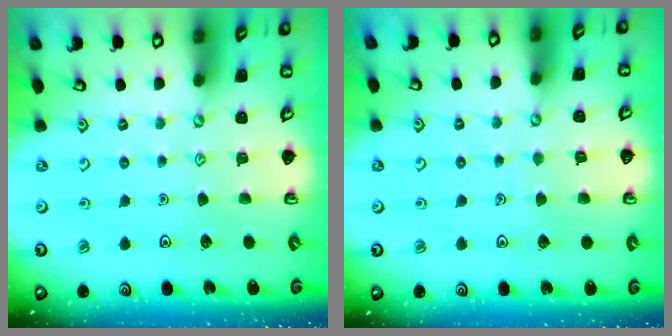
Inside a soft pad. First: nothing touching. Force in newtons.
{"total": 2.5, "press": 2.5, "slide": 0.3}